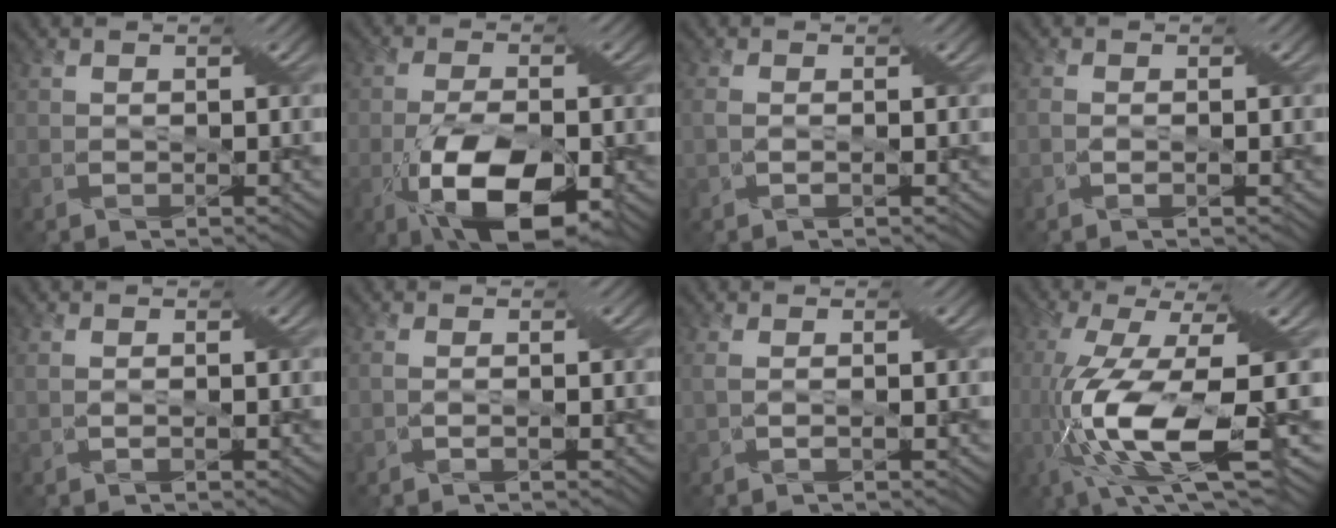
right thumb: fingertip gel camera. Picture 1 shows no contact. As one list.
[{"total": 12.7, "force": [-5.2, 5.4, 10.3], "torque": [-0.187, -0.023, -0.092]}, {"total": 1.8, "force": [-0.3, 0.7, 1.7], "torque": [-0.037, -0.003, -0.005]}, {"total": 1.6, "force": [-0.5, 0.6, 1.4], "torque": [-0.028, -0.002, -0.009]}, {"total": 1.1, "force": [0.1, 0.5, 1.0], "torque": [-0.025, -0.003, 0.005]}, {"total": 1.5, "force": [-0.3, 0.5, 1.4], "torque": [-0.030, -0.003, -0.002]}, {"total": 1.7, "force": [0.1, 0.5, 1.7], "torque": [-0.036, -0.002, 0.005]}, {"total": 13.7, "force": [-3.5, 3.6, 12.8], "torque": [-0.287, -0.013, -0.049]}]